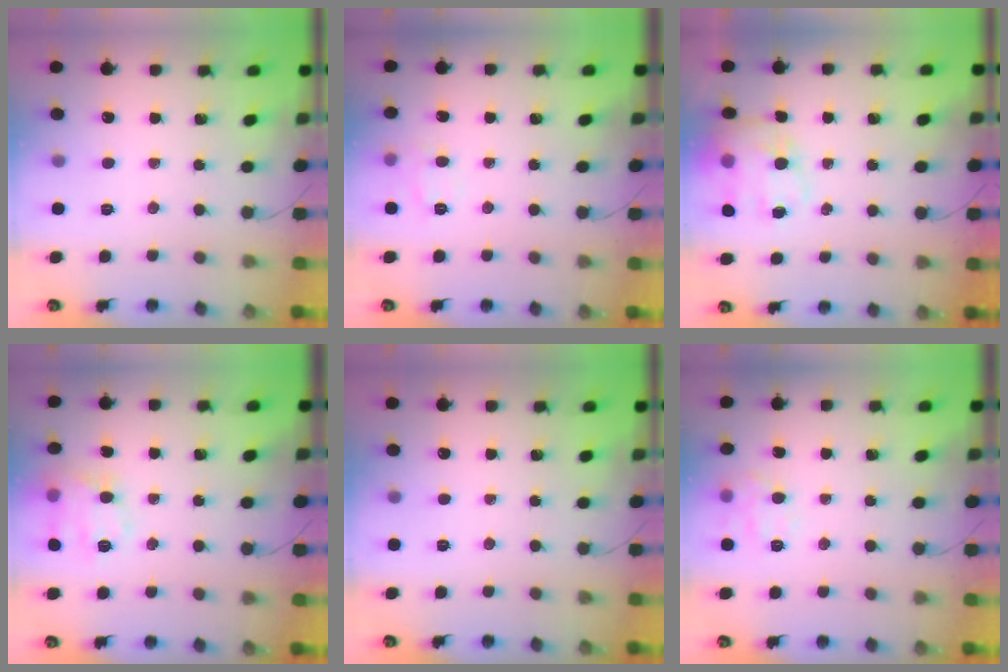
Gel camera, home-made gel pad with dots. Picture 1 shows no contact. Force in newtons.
{"total": 7.3, "press": 7.2, "slide": 1.0}
{"total": 14.2, "press": 13.7, "slide": 3.5}
{"total": 13.3, "press": 13.3, "slide": 0.3}
{"total": 0.0}
{"total": 9.5, "press": 9.4, "slide": 0.9}